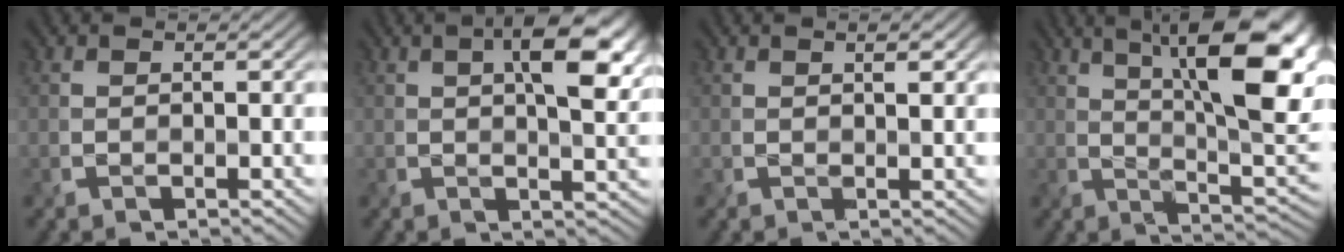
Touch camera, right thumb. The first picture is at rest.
{"total": 8.4, "force": [2.4, 3.1, 7.4], "torque": [-0.116, 0.003, 0.037]}
{"total": 1.6, "force": [0.8, 0.3, 1.3], "torque": [-0.024, 0.000, 0.016]}
{"total": 15.8, "force": [6.3, 4.6, 13.7], "torque": [-0.192, 0.009, 0.097]}